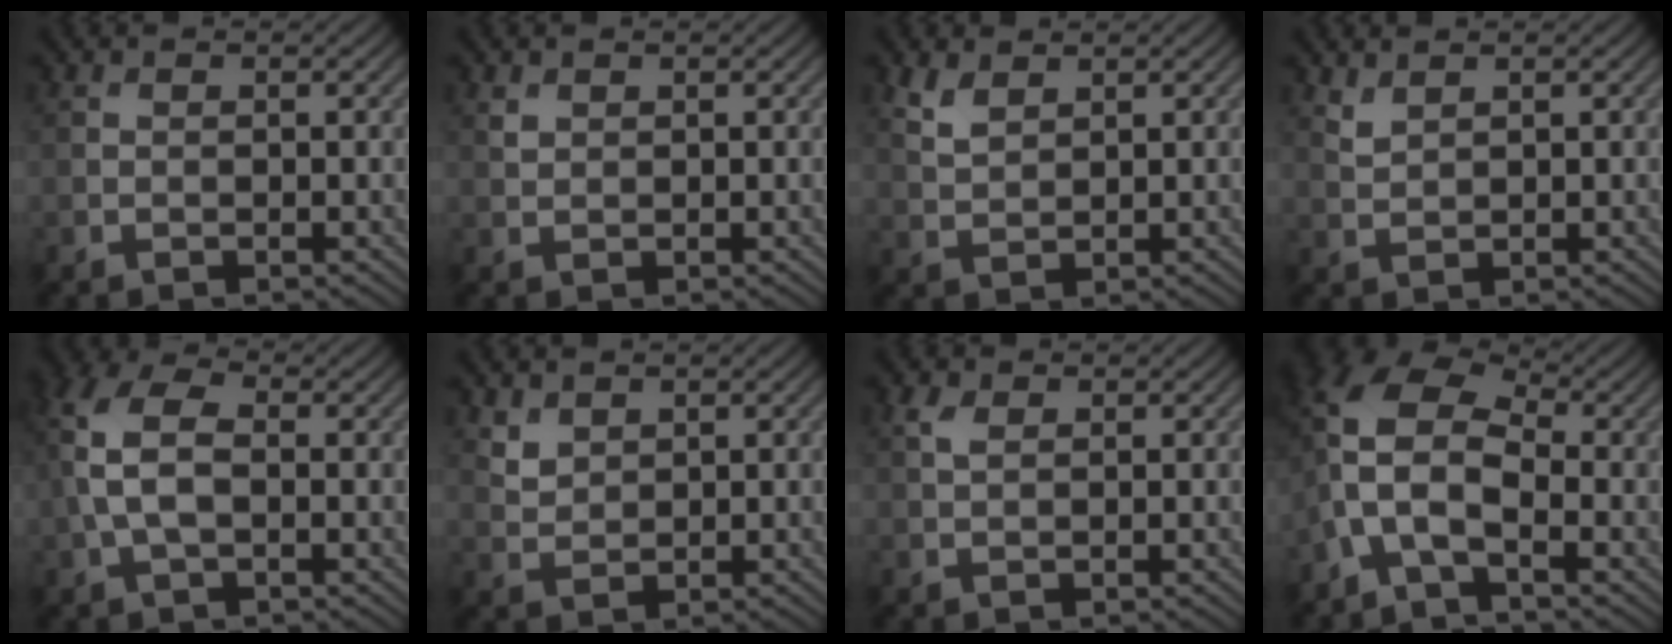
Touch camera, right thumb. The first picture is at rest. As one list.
[{"total": 0.9, "force": [0.7, 0.5, 0.3], "torque": [-0.011, -0.002, 0.016]}, {"total": 3.0, "force": [2.1, 1.4, 1.7], "torque": [-0.047, 0.000, 0.049]}, {"total": 1.7, "force": [1.4, 0.5, 0.7], "torque": [-0.027, -0.001, 0.036]}, {"total": 6.9, "force": [0.2, 3.9, 5.7], "torque": [-0.146, 0.014, -0.008]}, {"total": 2.4, "force": [1.7, 1.5, 0.9], "torque": [-0.026, -0.005, 0.041]}, {"total": 1.6, "force": [0.8, 0.8, 1.1], "torque": [-0.030, 0.004, 0.016]}, {"total": 9.3, "force": [-1.3, 4.9, 7.8], "torque": [-0.185, 0.011, -0.046]}]